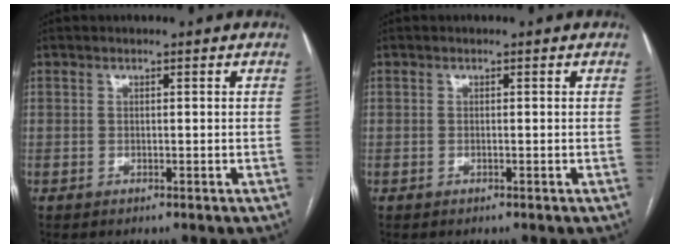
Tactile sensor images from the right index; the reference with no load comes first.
{"total": 0.0}